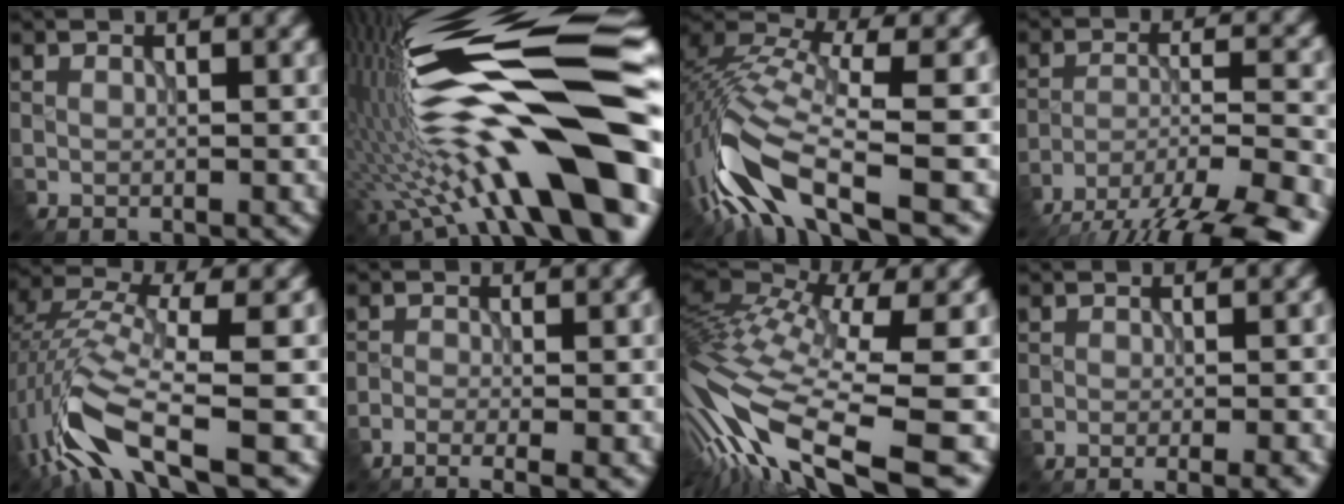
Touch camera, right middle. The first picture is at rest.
{"total": 20.0, "force": [-2.3, 5.0, 19.2], "torque": [-0.307, 0.012, -0.045]}
{"total": 10.4, "force": [-4.5, 3.1, 8.9], "torque": [-0.172, 0.011, -0.082]}
{"total": 14.3, "force": [-12.0, 3.5, 7.1], "torque": [-0.126, -0.018, -0.161]}
{"total": 9.6, "force": [-4.9, 2.5, 7.9], "torque": [-0.159, 0.009, -0.090]}
{"total": 4.8, "force": [-3.7, 1.0, 2.9], "torque": [-0.026, 0.001, -0.054]}
{"total": 15.2, "force": [-6.7, 4.6, 12.8], "torque": [-0.267, 0.007, -0.104]}
{"total": 5.9, "force": [-3.4, 1.9, 4.4], "torque": [-0.022, 0.008, -0.032]}